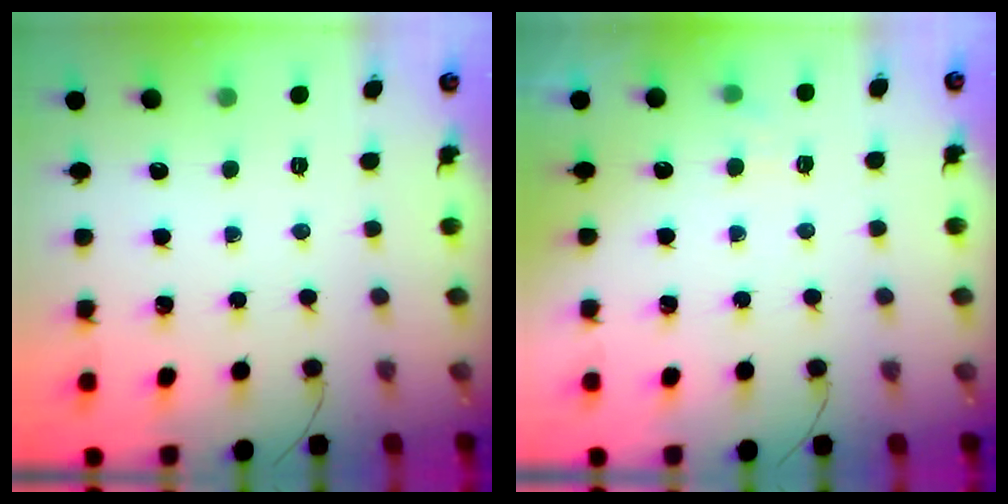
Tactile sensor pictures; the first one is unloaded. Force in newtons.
{"total": 1.6, "press": 1.2, "slide": 1.1}